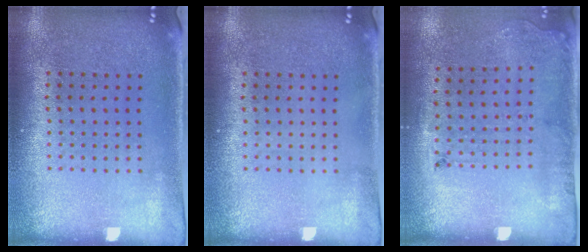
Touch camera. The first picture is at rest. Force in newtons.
{"total": 0.0}
{"total": 1.8, "press": 1.2, "slide": 1.3}